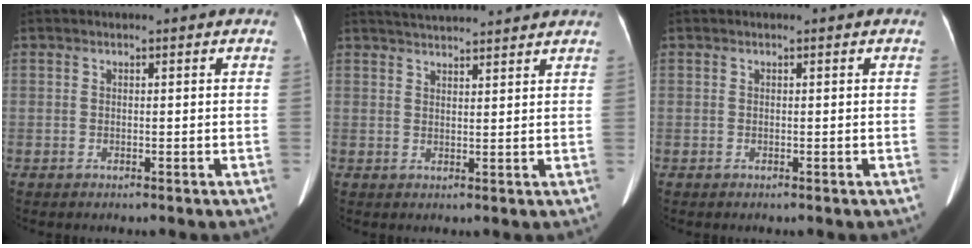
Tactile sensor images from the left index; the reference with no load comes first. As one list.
[{"total": 8.9, "force": [8.3, 0.4, 3.1], "torque": [-0.052, 0.032, 0.114]}, {"total": 0.0}]